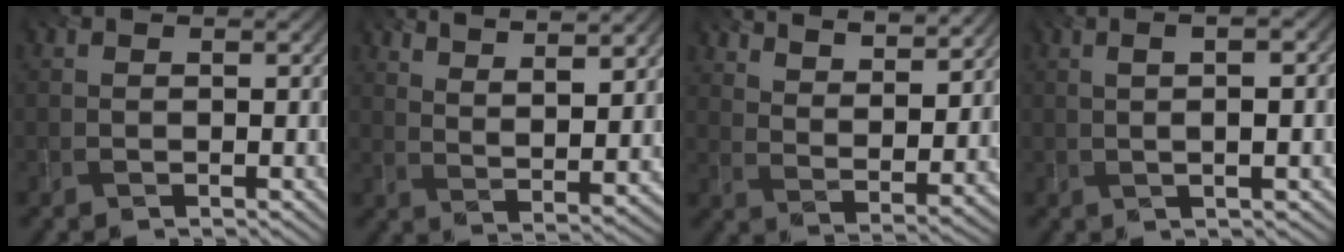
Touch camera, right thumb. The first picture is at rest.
{"total": 10.4, "force": [7.4, 2.1, 7.1], "torque": [-0.112, 0.007, 0.101]}
{"total": 11.4, "force": [9.0, 3.1, 6.4], "torque": [-0.114, -0.018, 0.129]}
{"total": 5.6, "force": [0.3, 0.5, 5.6], "torque": [-0.080, 0.016, -0.002]}